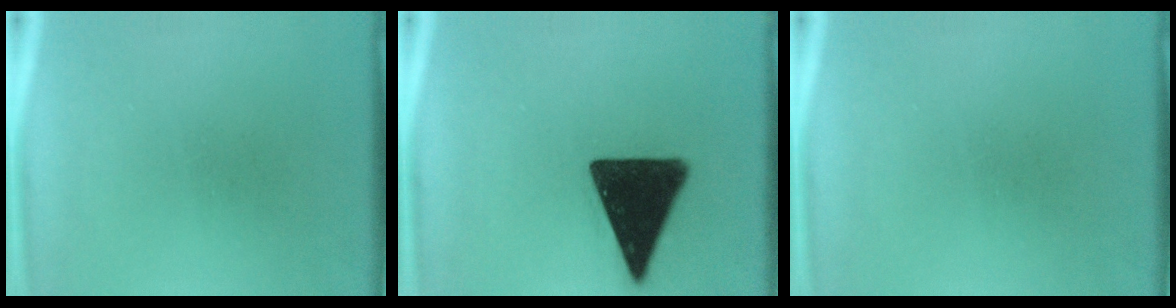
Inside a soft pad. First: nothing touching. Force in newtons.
{"total": 17.9}
{"total": 0.0}